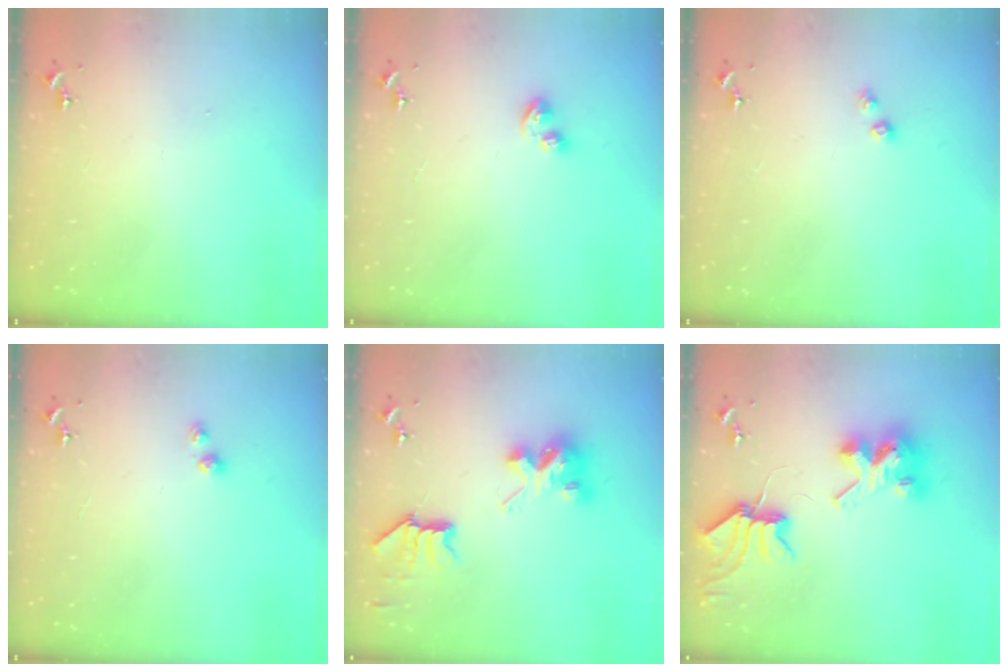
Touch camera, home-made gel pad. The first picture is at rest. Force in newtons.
{"total": 7.0, "press": 7.0, "slide": 0.7}
{"total": 3.1, "press": 3.0, "slide": 0.7}
{"total": 2.8, "press": 2.8, "slide": 0.4}
{"total": 7.9, "press": 7.9, "slide": 0.1}
{"total": 9.8, "press": 9.7, "slide": 1.3}